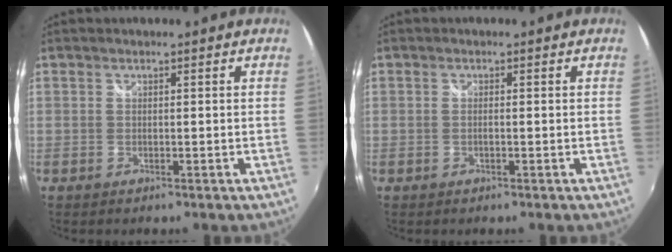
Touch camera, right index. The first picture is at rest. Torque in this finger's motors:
{"motor_torque": [-0.34, 0.18, -0.08, -0.01]}